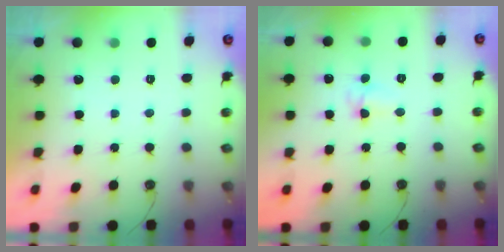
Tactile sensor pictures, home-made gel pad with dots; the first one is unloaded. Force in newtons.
{"total": 4.4, "press": 3.3, "slide": 3.0}